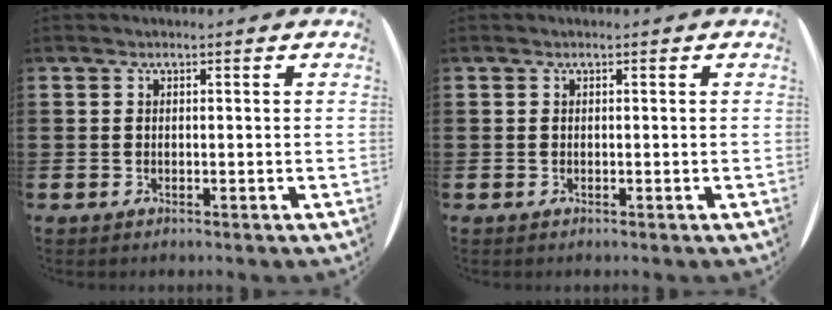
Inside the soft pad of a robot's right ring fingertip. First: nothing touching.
{"total": 0.0}